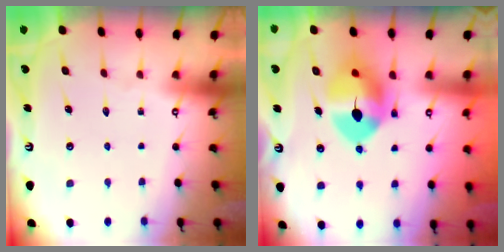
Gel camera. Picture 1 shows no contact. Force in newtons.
{"total": 11.8, "press": 11.6, "slide": 2.0}